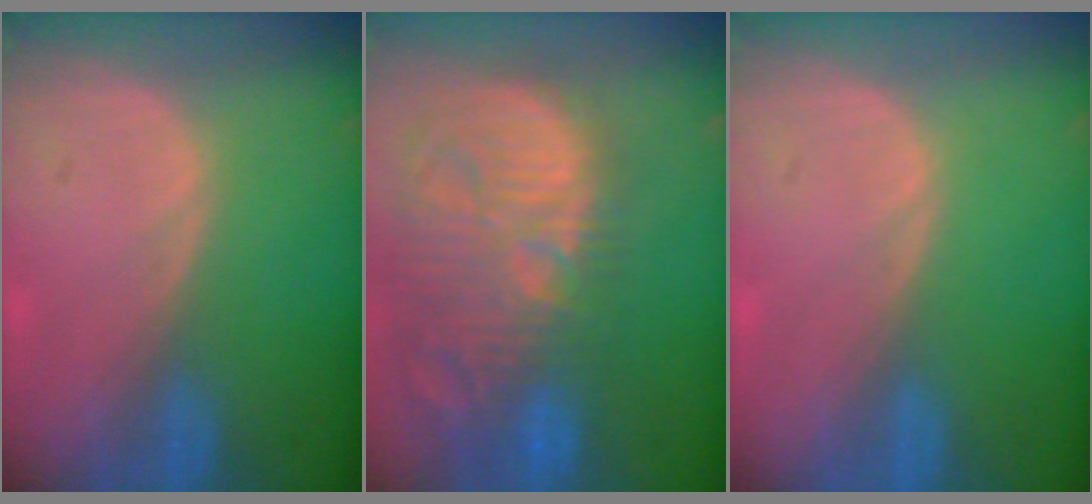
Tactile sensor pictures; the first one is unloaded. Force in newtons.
{"total": 15.2, "press": 13.2, "slide": 7.4}
{"total": 0.0}